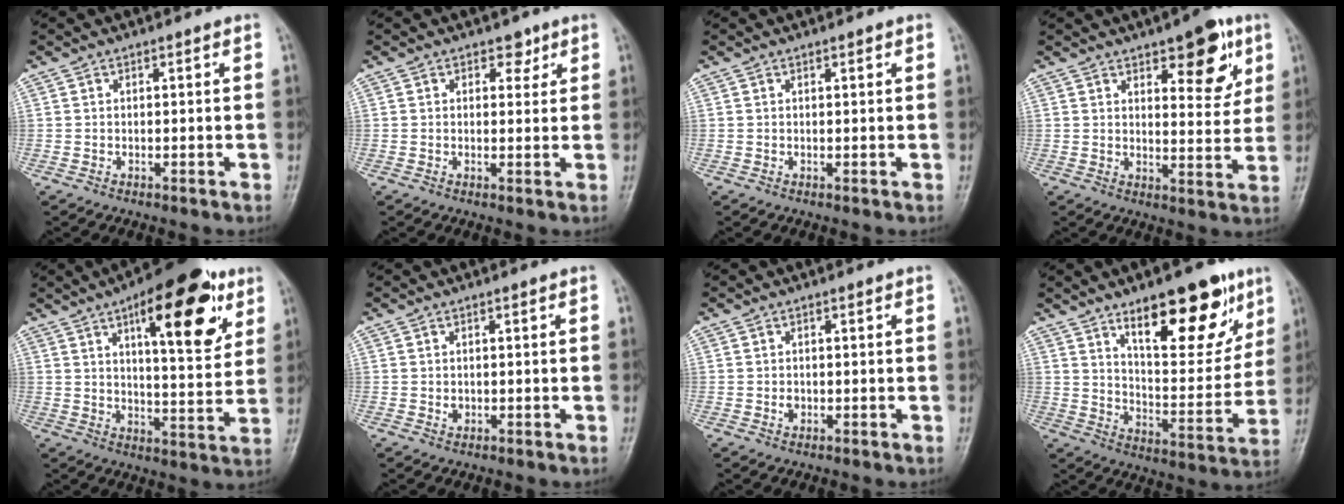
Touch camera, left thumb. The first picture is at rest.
{"total": 2.7, "force": [1.6, 1.8, 1.2], "torque": [0.005, -0.007, 0.019]}
{"total": 0.8, "force": [0.4, 0.3, 0.6], "torque": [-0.007, 0.000, 0.005]}
{"total": 10.7, "force": [5.6, 4.5, 7.9], "torque": [-0.075, -0.029, 0.075]}
{"total": 19.3, "force": [9.1, 6.9, 15.6], "torque": [-0.184, -0.027, 0.129]}
{"total": 1.2, "force": [0.0, 1.0, 0.6], "torque": [-0.006, 0.001, 0.002]}
{"total": 1.3, "force": [-0.2, 1.1, 0.7], "torque": [-0.005, 0.002, -0.003]}
{"total": 19.2, "force": [11.2, 7.7, 13.5], "torque": [-0.140, -0.063, 0.176]}